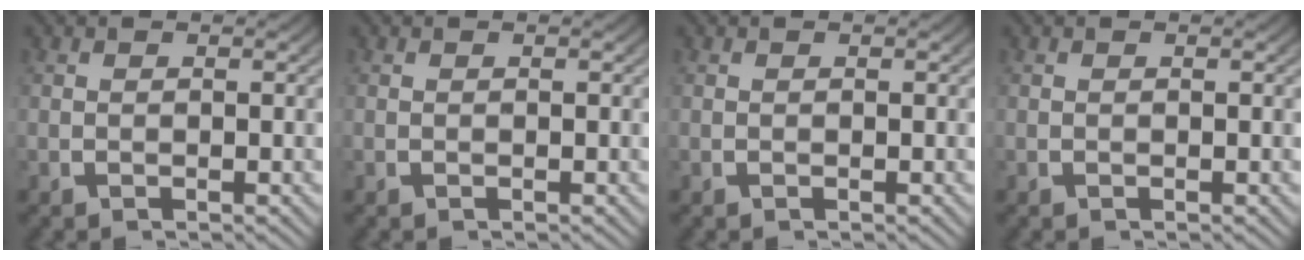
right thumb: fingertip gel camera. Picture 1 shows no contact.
{"total": 0.0}
{"total": 0.0}
{"total": 0.0}